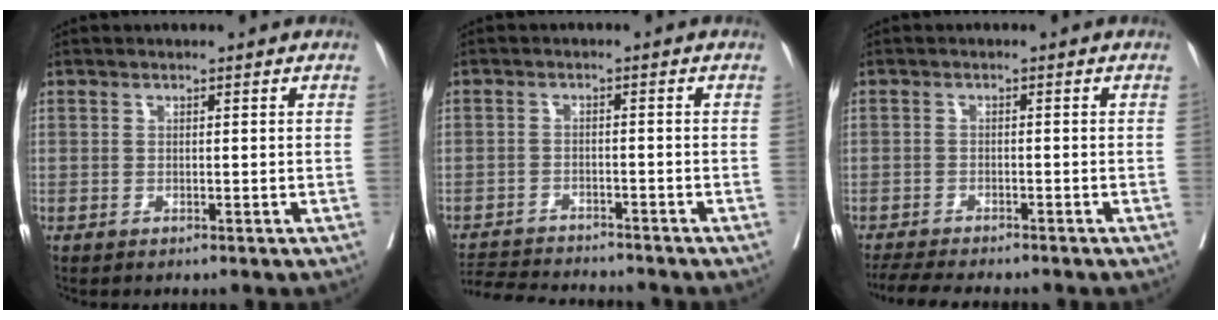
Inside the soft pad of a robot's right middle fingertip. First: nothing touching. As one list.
[{"total": 8.5, "force": [-8.3, 0.8, 1.8], "torque": [-0.031, -0.004, -0.132]}, {"total": 7.6, "force": [-6.9, 1.0, 3.1], "torque": [-0.047, -0.013, -0.108]}]